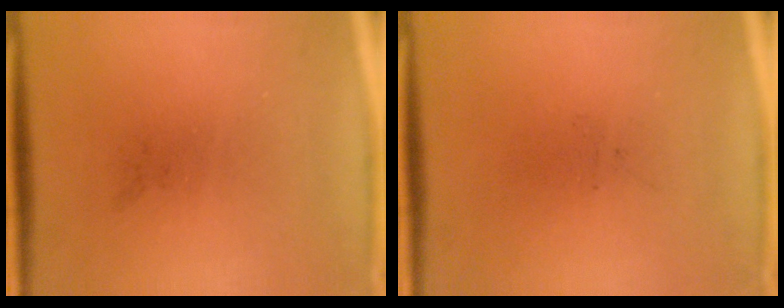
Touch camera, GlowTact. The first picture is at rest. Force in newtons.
{"total": 0.0}